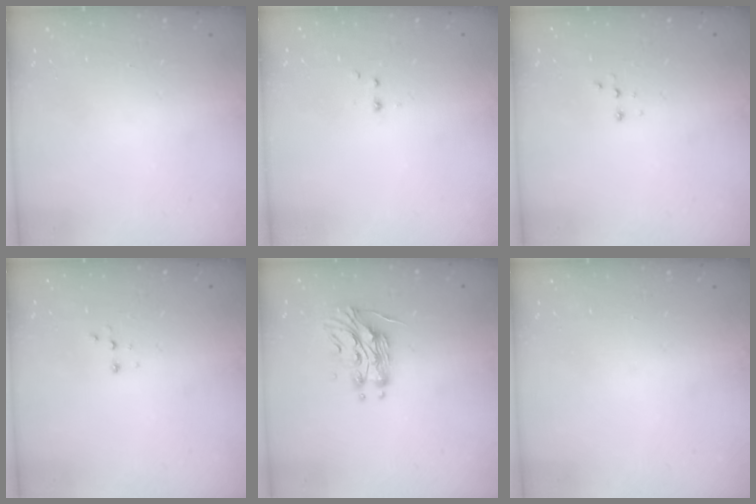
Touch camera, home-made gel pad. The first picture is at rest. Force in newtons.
{"total": 2.2, "press": 1.9, "slide": 1.2}
{"total": 2.7, "press": 2.7, "slide": 0.5}
{"total": 2.7, "press": 2.7, "slide": 0.5}
{"total": 11.0, "press": 11.0, "slide": 0.9}
{"total": 0.0}